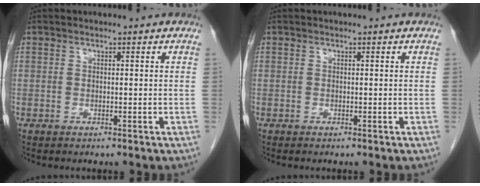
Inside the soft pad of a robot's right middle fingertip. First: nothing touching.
{"total": 0.0}